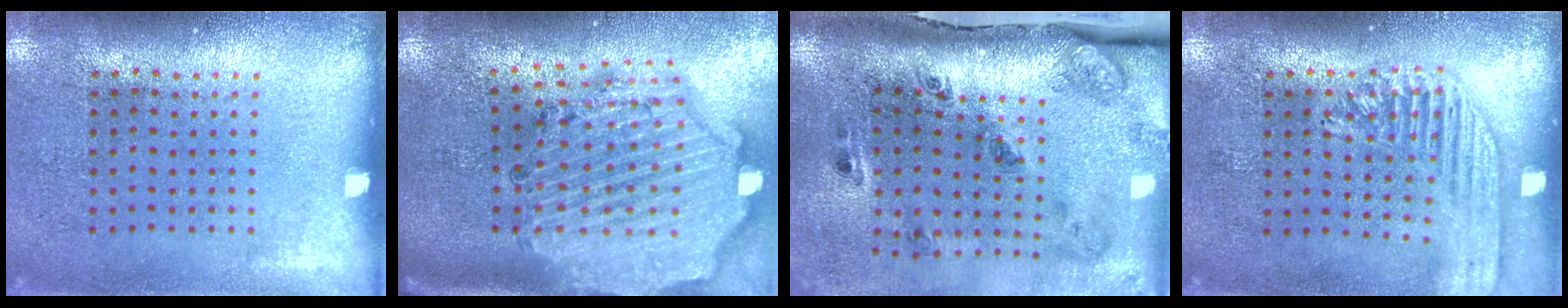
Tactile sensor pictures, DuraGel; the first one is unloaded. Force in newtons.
{"total": 2.9, "press": 2.6, "slide": 1.2}
{"total": 3.4, "press": 2.1, "slide": 2.6}
{"total": 1.7, "press": 1.5, "slide": 0.8}